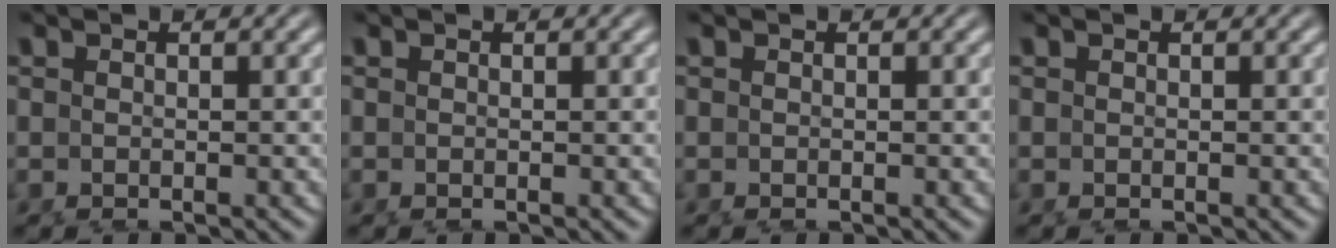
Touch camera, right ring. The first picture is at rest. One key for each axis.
{"total": 0.0}
{"total": 0.0}
{"total": 0.0}